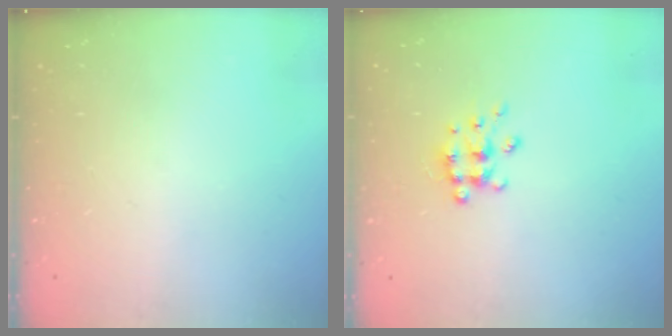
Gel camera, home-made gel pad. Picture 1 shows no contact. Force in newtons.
{"total": 6.7, "press": 6.6, "slide": 0.6}